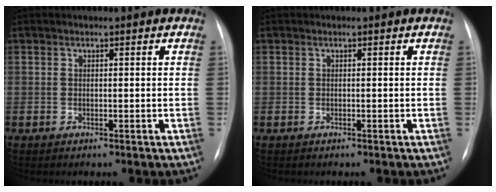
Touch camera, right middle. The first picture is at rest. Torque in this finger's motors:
{"motor_torque": [-0.30, 0.15, 0.00, 0.01]}